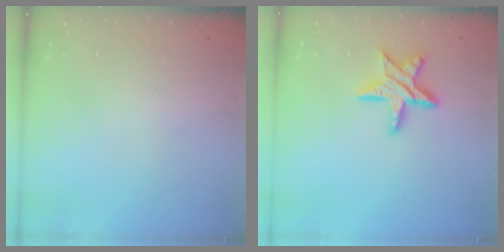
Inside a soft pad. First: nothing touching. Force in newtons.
{"total": 12.5, "press": 12.5, "slide": 1.0}